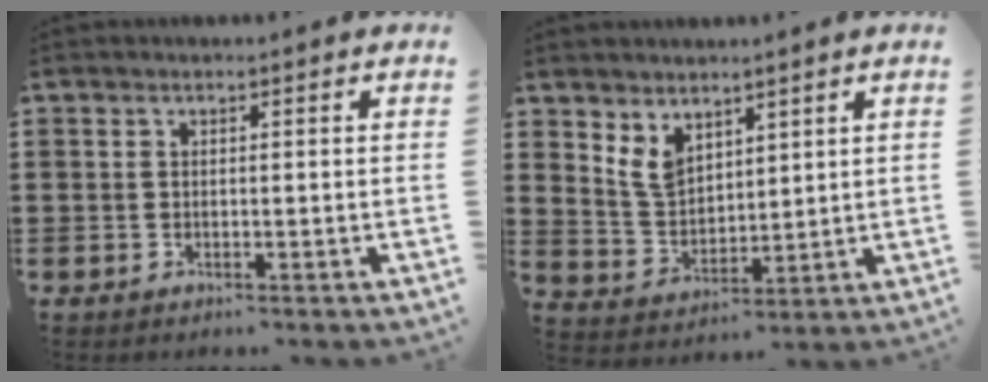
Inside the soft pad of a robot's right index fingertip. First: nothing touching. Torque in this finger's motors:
{"motor_torque": [0.69, 0.58, 0.18, 0.05]}